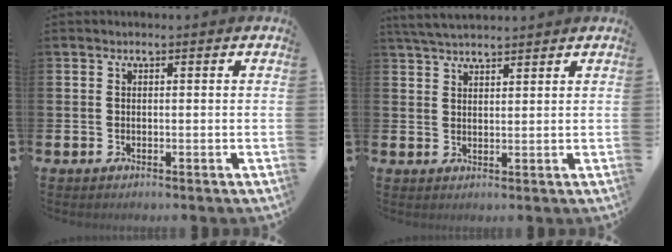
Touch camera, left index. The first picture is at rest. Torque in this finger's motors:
{"motor_torque": [0.17, -0.79, 0.65, 0.21]}